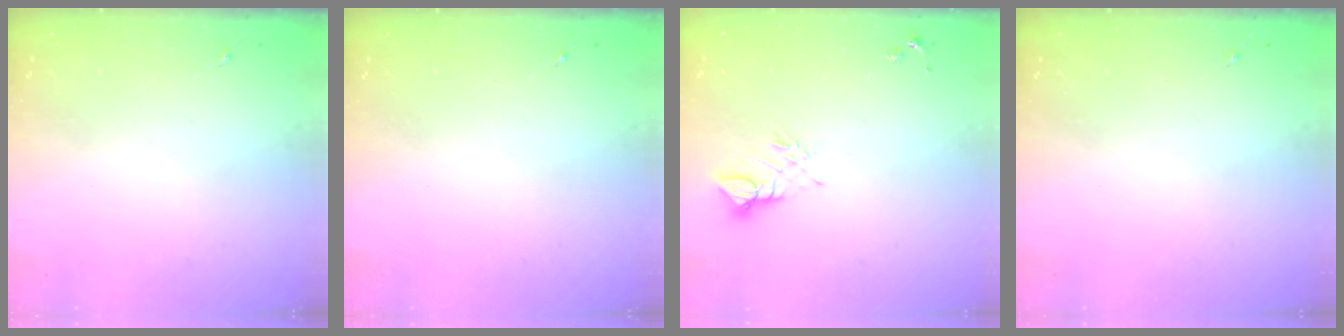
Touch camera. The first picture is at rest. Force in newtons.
{"total": 0.0}
{"total": 4.8, "press": 4.8, "slide": 0.2}
{"total": 0.0}